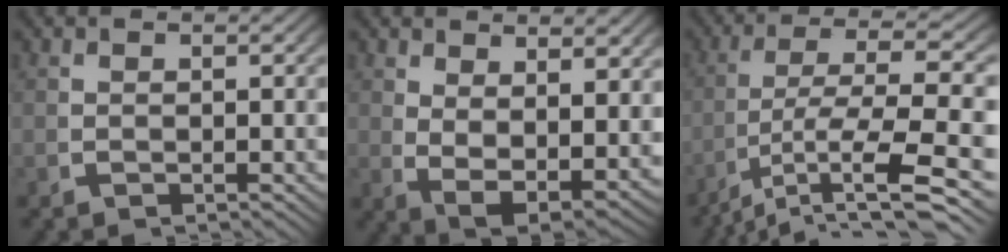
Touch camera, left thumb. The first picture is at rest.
{"total": 7.9, "force": [-1.1, 5.4, 5.6], "torque": [-0.117, -0.052, 0.009]}
{"total": 9.2, "force": [-2.6, 3.7, 7.9], "torque": [-0.157, -0.036, -0.016]}